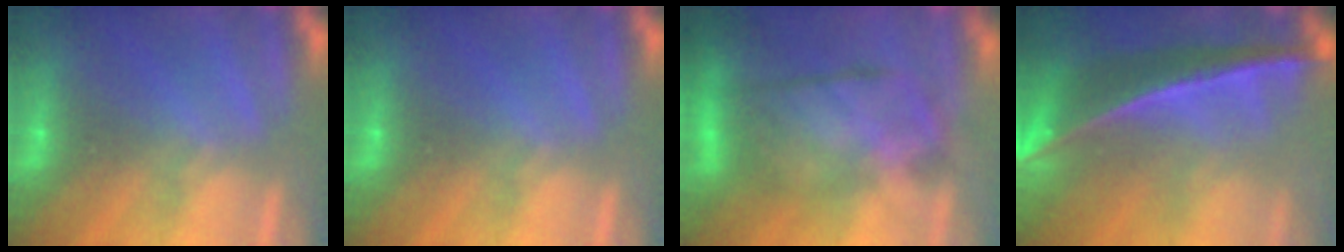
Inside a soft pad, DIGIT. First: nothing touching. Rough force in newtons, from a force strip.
{"total": 0.0}
{"total": 9.9}
{"total": 10.3}